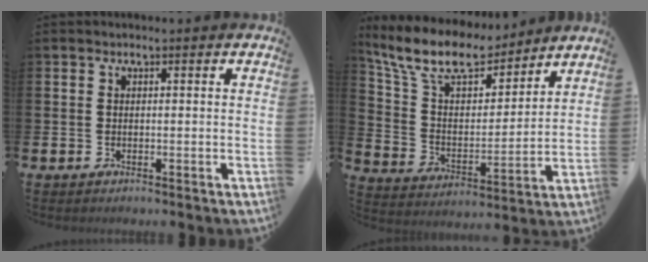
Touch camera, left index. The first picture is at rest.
{"total": 11.0, "force": [9.6, 3.8, 3.8], "torque": [-0.119, -0.059, 0.170]}